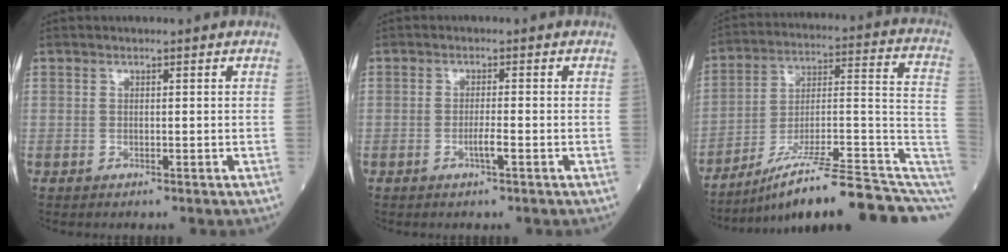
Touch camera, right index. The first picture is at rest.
{"total": 2.2, "force": [-0.9, -0.1, 2.0], "torque": [-0.039, -0.002, -0.018]}
{"total": 21.0, "force": [-14.0, 2.5, 15.4], "torque": [-0.163, 0.042, -0.217]}